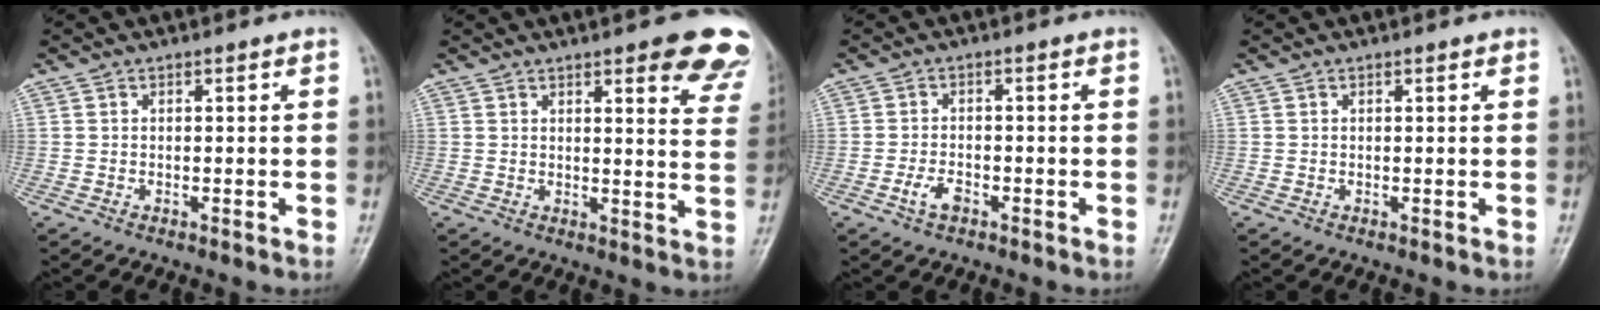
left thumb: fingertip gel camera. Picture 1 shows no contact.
{"total": 14.0, "force": [8.8, 3.7, 10.3], "torque": [-0.087, -0.040, 0.090]}
{"total": 3.0, "force": [-1.5, 1.5, 2.0], "torque": [-0.043, 0.009, -0.029]}
{"total": 0.6, "force": [0.4, 0.1, 0.4], "torque": [-0.008, 0.000, 0.004]}